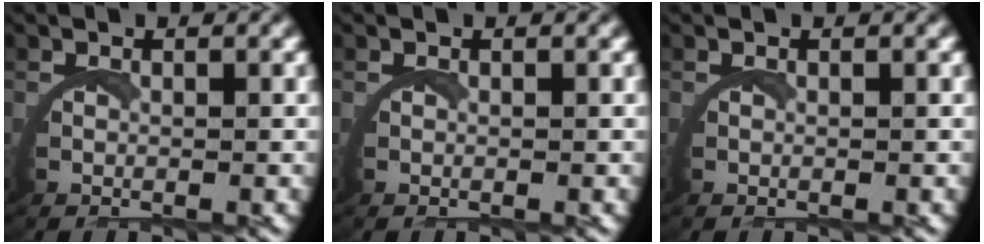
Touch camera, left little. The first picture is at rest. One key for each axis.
{"total": 0.0}
{"total": 0.0}